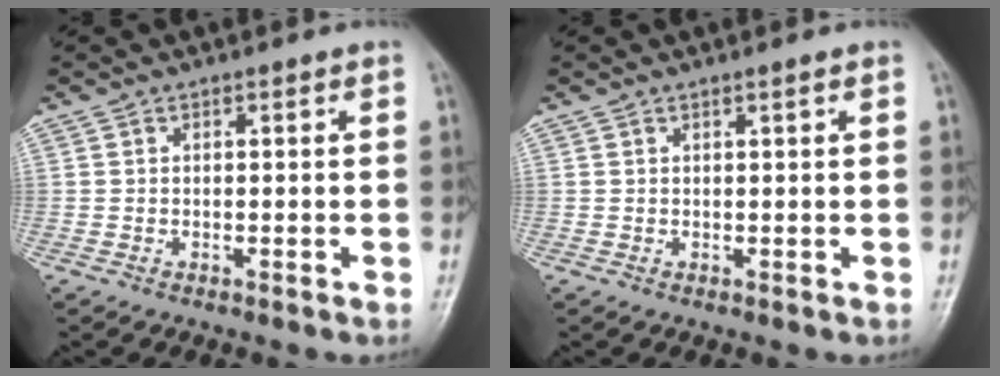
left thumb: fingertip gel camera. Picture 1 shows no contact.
{"total": 0.6, "force": [0.4, 0.0, 0.4], "torque": [-0.011, -0.002, 0.008]}